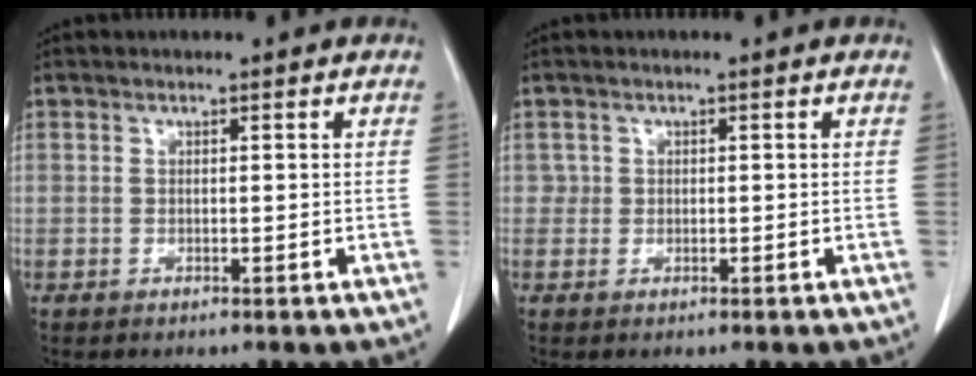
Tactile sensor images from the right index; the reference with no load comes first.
{"total": 0.9, "force": [0.2, 0.9, -0.1], "torque": [0.013, 0.005, -0.002]}